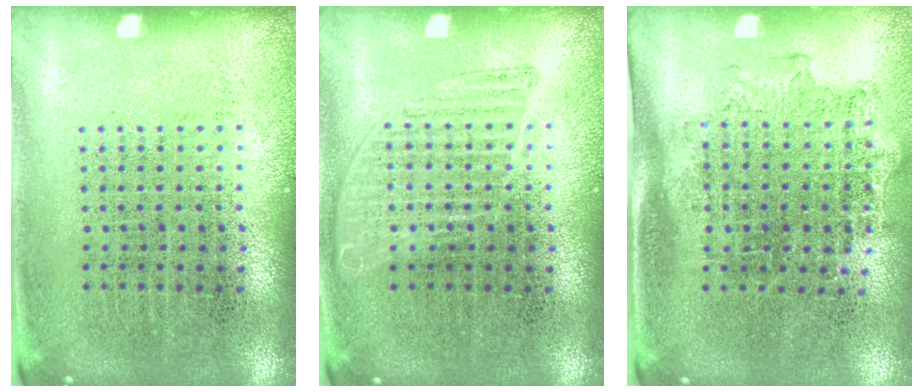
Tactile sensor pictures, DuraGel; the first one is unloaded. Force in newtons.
{"total": 1.4, "press": 1.4, "slide": 0.1}
{"total": 1.3, "press": 1.0, "slide": 0.8}